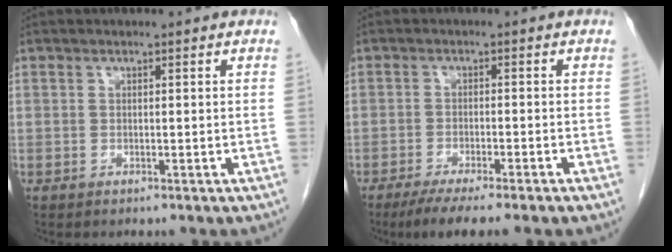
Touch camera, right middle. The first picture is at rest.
{"total": 6.7, "force": [-5.0, 0.0, 4.5], "torque": [-0.061, -0.013, -0.076]}